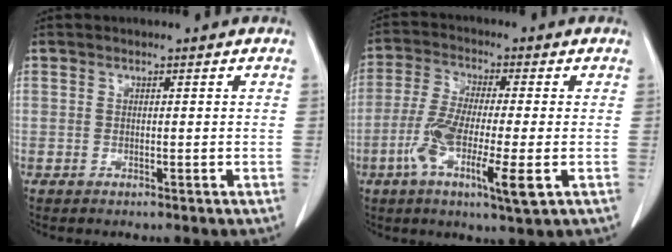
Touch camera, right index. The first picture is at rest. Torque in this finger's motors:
{"motor_torque": [0.64, -0.28, 0.59, 0.18]}